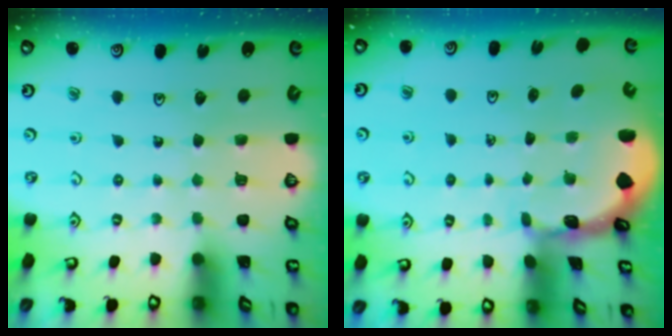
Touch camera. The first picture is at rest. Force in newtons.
{"total": 1.1, "press": 1.1, "slide": 0.2}